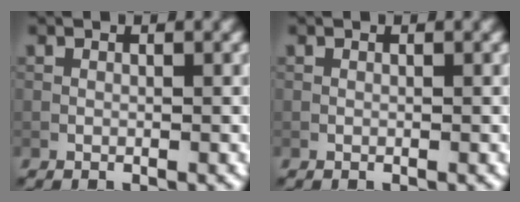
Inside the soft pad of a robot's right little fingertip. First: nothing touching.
{"total": 0.0}